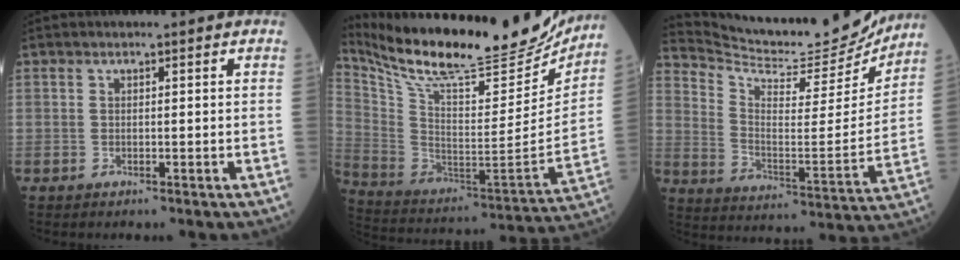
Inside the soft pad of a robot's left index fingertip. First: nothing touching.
{"total": 28.0, "force": [24.7, 5.1, 12.2], "torque": [-0.223, -0.065, 0.363]}
{"total": 20.0, "force": [19.2, 2.8, 4.7], "torque": [-0.096, -0.053, 0.283]}